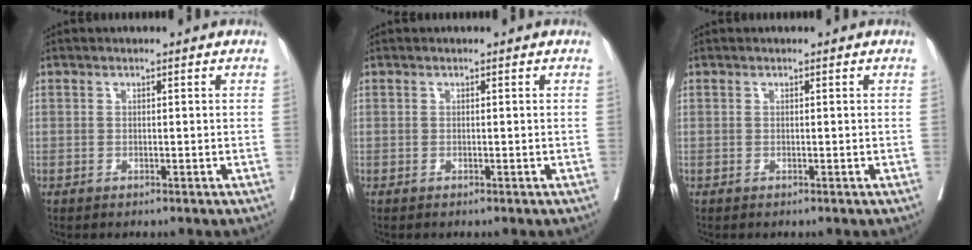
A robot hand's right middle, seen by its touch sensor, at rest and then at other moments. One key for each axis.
{"total": 0.0}
{"total": 0.0}